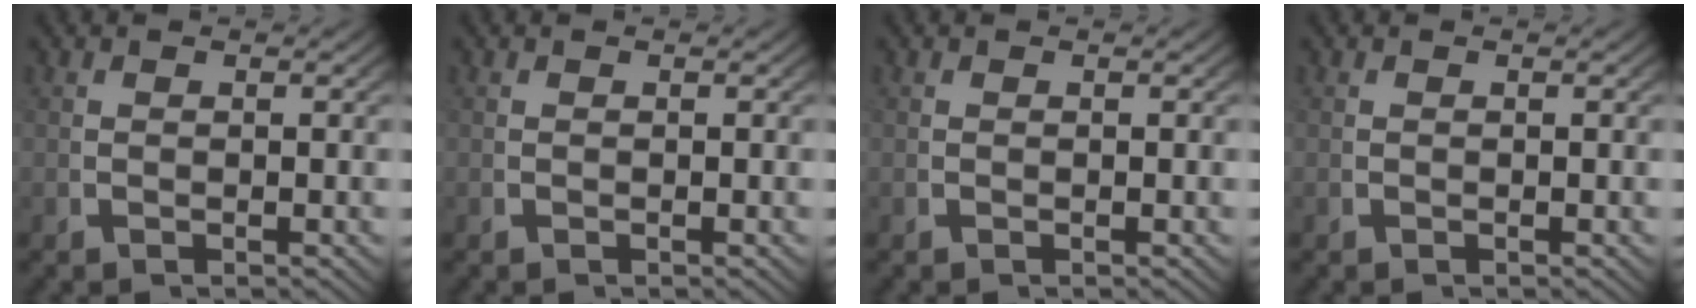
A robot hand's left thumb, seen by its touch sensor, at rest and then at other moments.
{"total": 0.0}
{"total": 0.0}
{"total": 0.7, "force": [0.2, -0.6, -0.2], "torque": [0.007, -0.003, 0.009]}